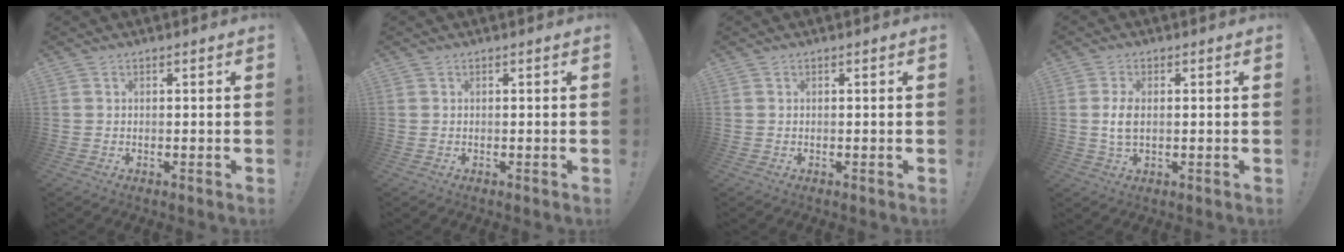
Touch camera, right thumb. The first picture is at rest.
{"total": 0.0}
{"total": 0.0}
{"total": 4.6, "force": [0.1, 2.4, 4.0], "torque": [-0.078, 0.000, -0.003]}